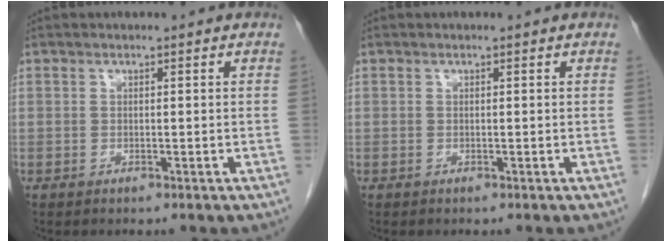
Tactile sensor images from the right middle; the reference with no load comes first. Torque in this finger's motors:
{"motor_torque": [-0.17, 0.22, -0.02, 0.00]}